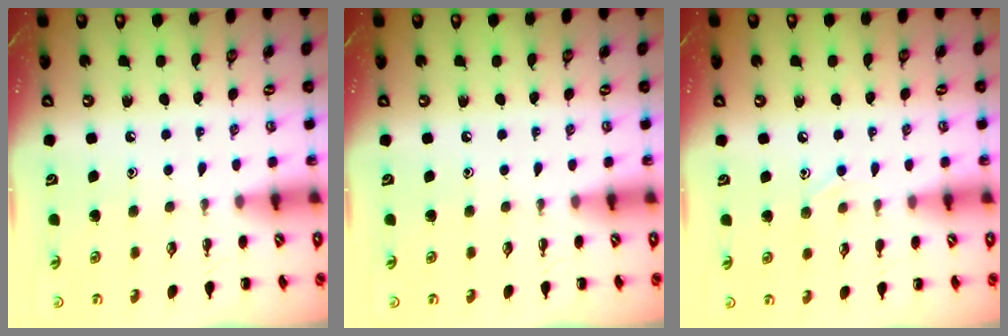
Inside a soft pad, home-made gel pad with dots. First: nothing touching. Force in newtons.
{"total": 0.0}
{"total": 6.1, "press": 5.7, "slide": 2.1}